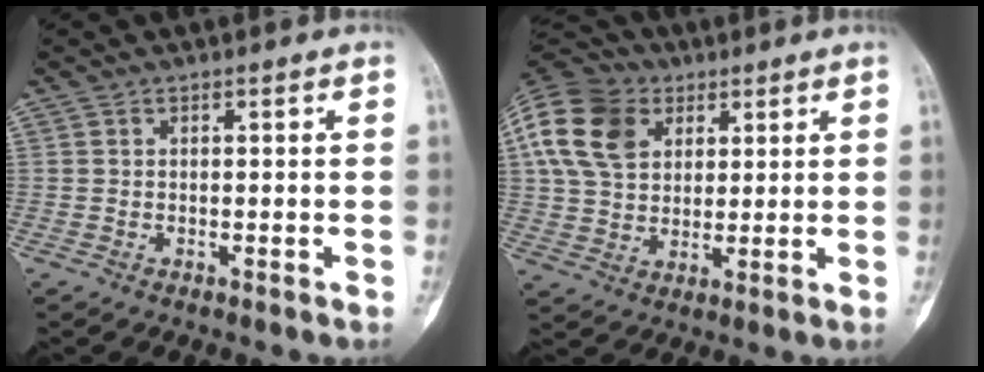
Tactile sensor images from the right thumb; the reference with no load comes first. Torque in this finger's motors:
{"motor_torque": [1.04, 1.59, 0.62, -0.31, 0.14]}